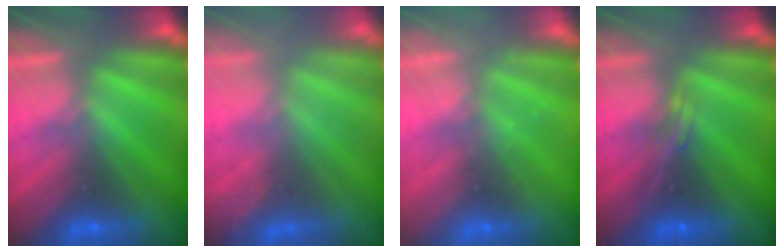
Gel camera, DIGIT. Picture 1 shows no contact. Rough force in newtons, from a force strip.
{"total": 1.0}
{"total": 2.2}
{"total": 2.3}